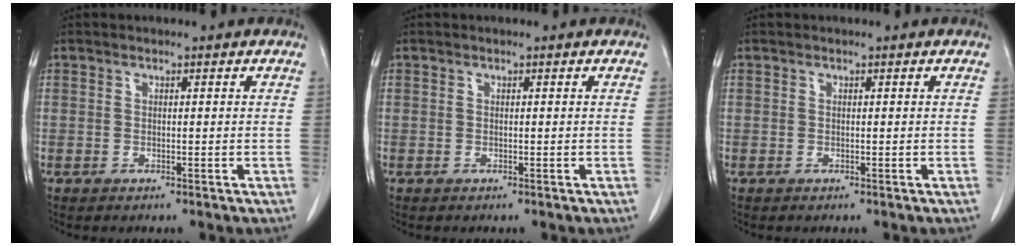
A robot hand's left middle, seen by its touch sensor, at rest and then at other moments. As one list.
[{"total": 0.0}, {"total": 0.0}]